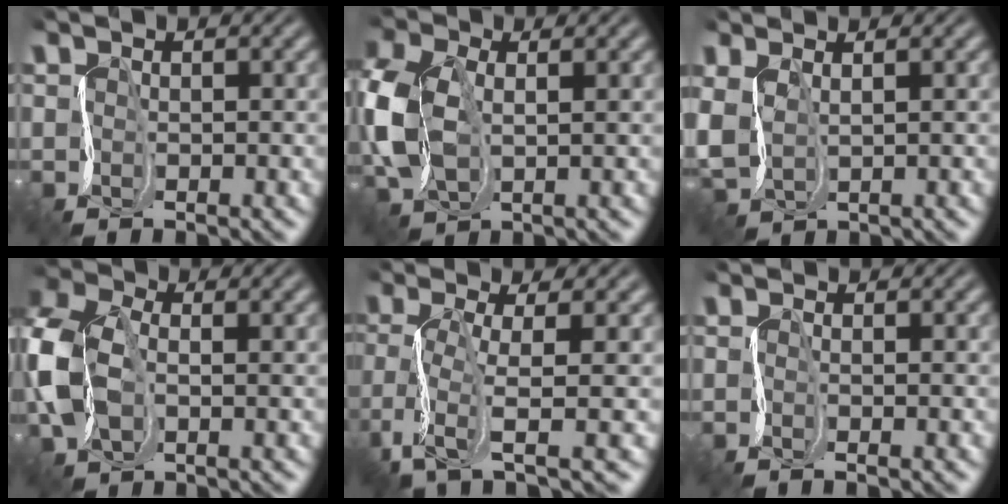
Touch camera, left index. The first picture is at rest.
{"total": 6.1, "force": [1.0, 4.0, 4.5], "torque": [-0.136, 0.004, 0.018]}
{"total": 2.2, "force": [1.0, 1.5, 1.3], "torque": [-0.040, 0.005, 0.027]}
{"total": 7.4, "force": [0.5, 5.0, 5.4], "torque": [-0.154, 0.006, -0.001]}
{"total": 3.2, "force": [-0.8, 0.5, 3.1], "torque": [-0.081, -0.006, -0.023]}
{"total": 1.4, "force": [-0.3, 0.5, 1.2], "torque": [-0.009, -0.007, -0.007]}